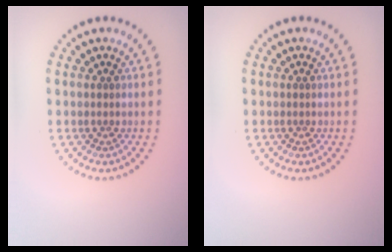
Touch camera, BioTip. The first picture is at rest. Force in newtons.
{"total": 0.0}